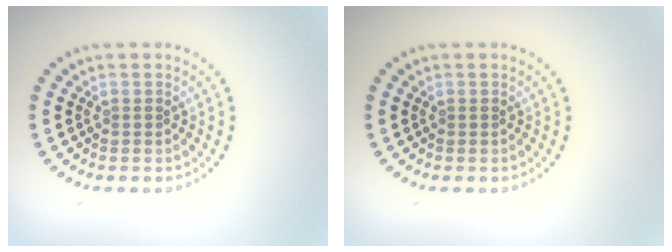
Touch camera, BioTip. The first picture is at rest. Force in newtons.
{"total": 0.0}